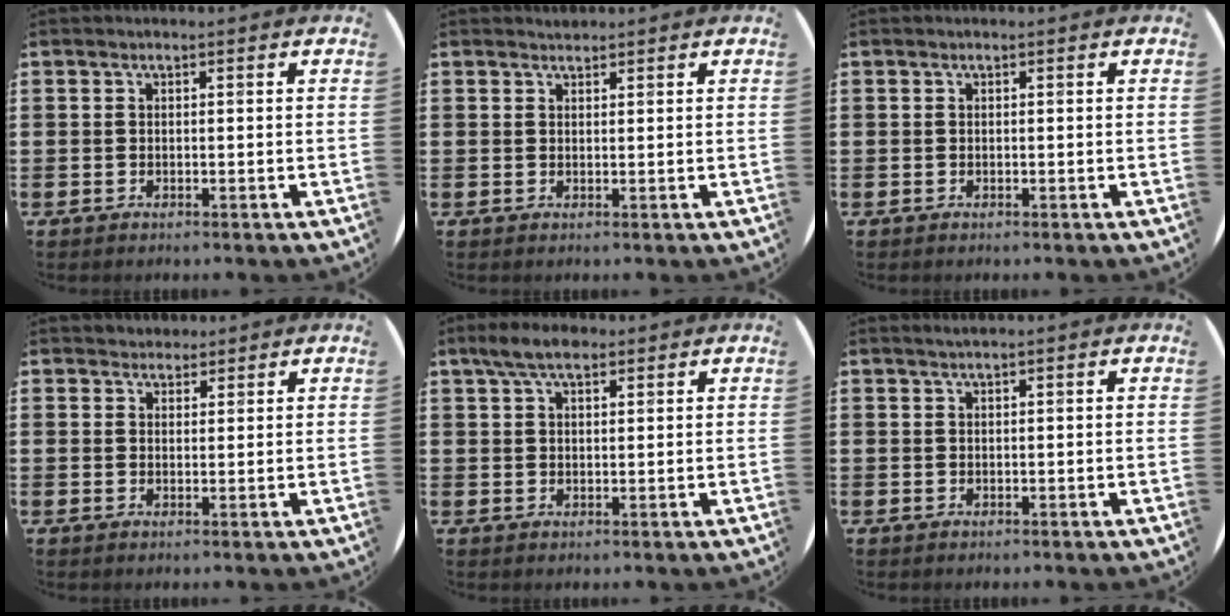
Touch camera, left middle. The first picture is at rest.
{"total": 0.9, "force": [0.9, 0.1, -0.2], "torque": [0.004, 0.002, 0.017]}
{"total": 0.0}
{"total": 1.9, "force": [1.7, 0.7, -0.2], "torque": [0.001, 0.004, 0.034]}
{"total": 4.4, "force": [3.2, 1.8, 2.5], "torque": [-0.047, 0.003, 0.057]}
{"total": 0.7, "force": [0.5, -0.1, 0.5], "torque": [-0.006, 0.001, 0.009]}